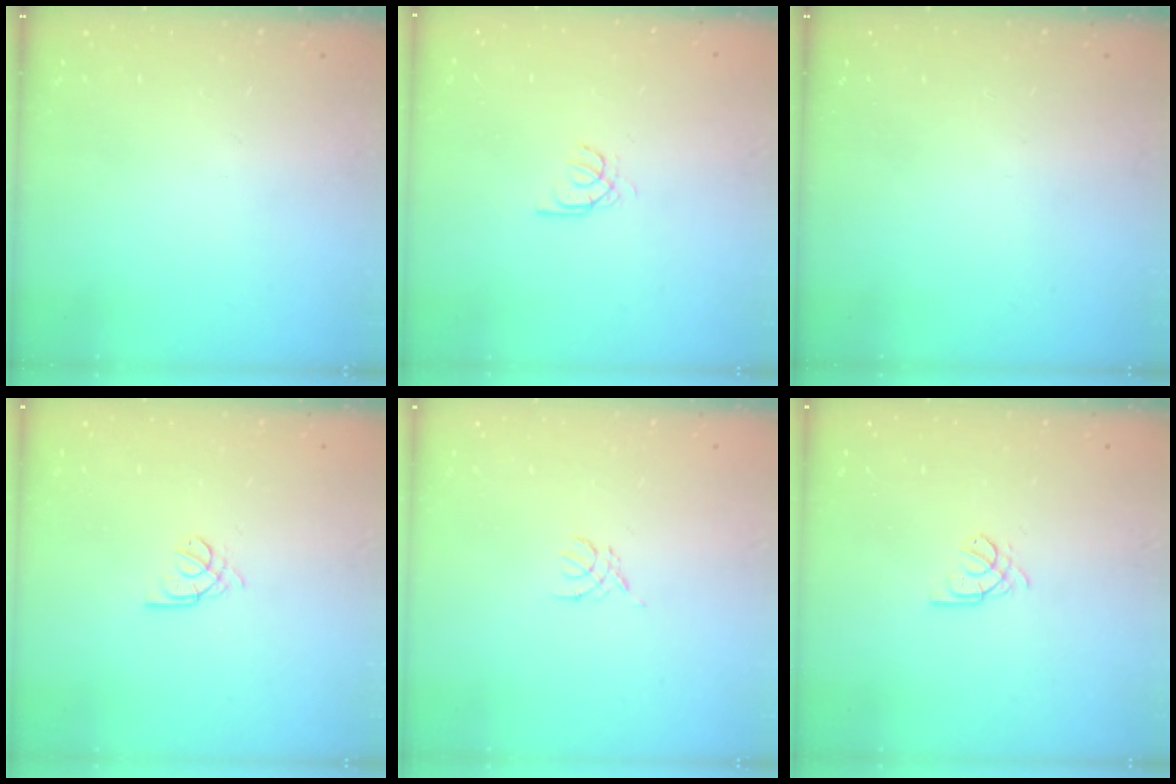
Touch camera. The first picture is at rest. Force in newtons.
{"total": 2.4, "press": 2.4, "slide": 0.3}
{"total": 0.0}
{"total": 2.2, "press": 2.1, "slide": 0.6}
{"total": 1.8, "press": 1.7, "slide": 0.4}
{"total": 2.0, "press": 2.0, "slide": 0.4}